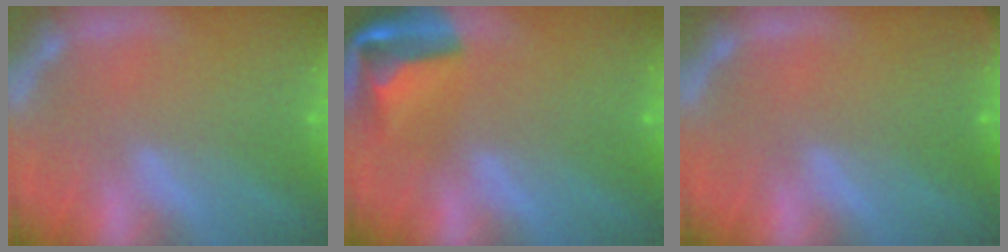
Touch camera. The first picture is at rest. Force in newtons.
{"total": 7.4}
{"total": 1.9}